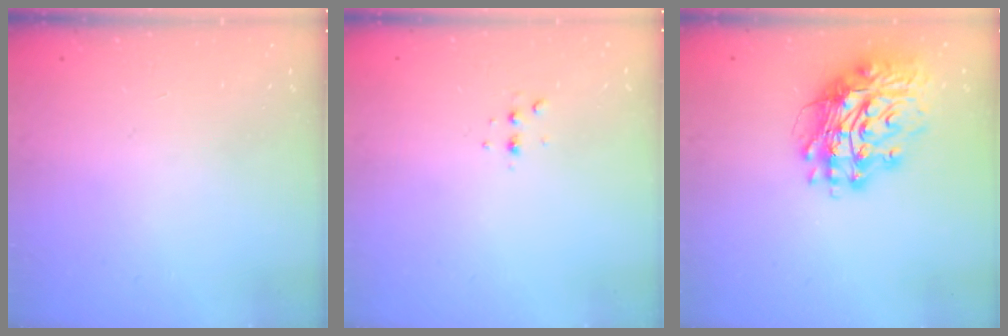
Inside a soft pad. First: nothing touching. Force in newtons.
{"total": 2.8, "press": 2.8, "slide": 0.7}
{"total": 16.0, "press": 15.9, "slide": 2.1}